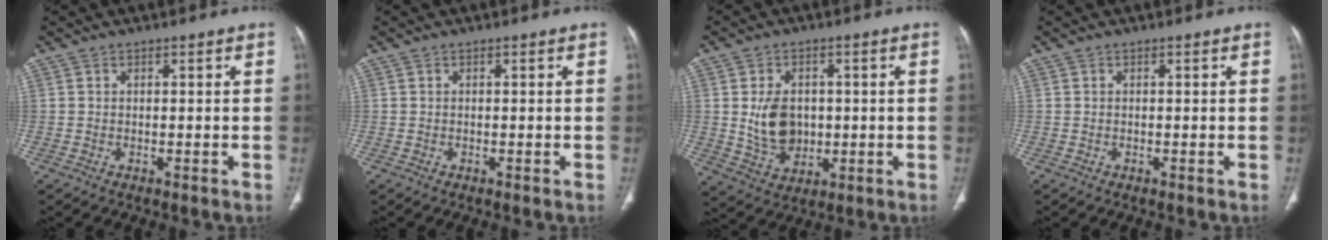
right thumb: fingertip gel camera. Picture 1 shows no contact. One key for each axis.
{"total": 0.0}
{"total": 8.8, "fx": 0.4, "fy": 6.6, "fz": 5.8, "tx": -0.078, "ty": -0.008, "tz": 0.021}
{"total": 0.0}